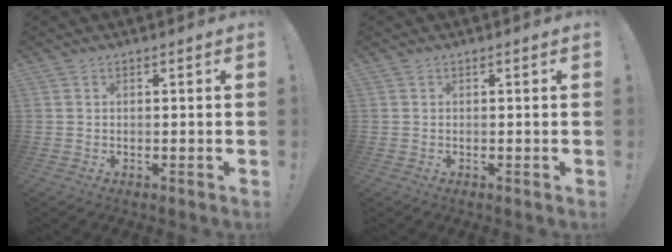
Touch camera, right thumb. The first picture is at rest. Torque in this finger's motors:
{"motor_torque": [-0.10, 0.10, 0.06, -0.06, 0.06]}